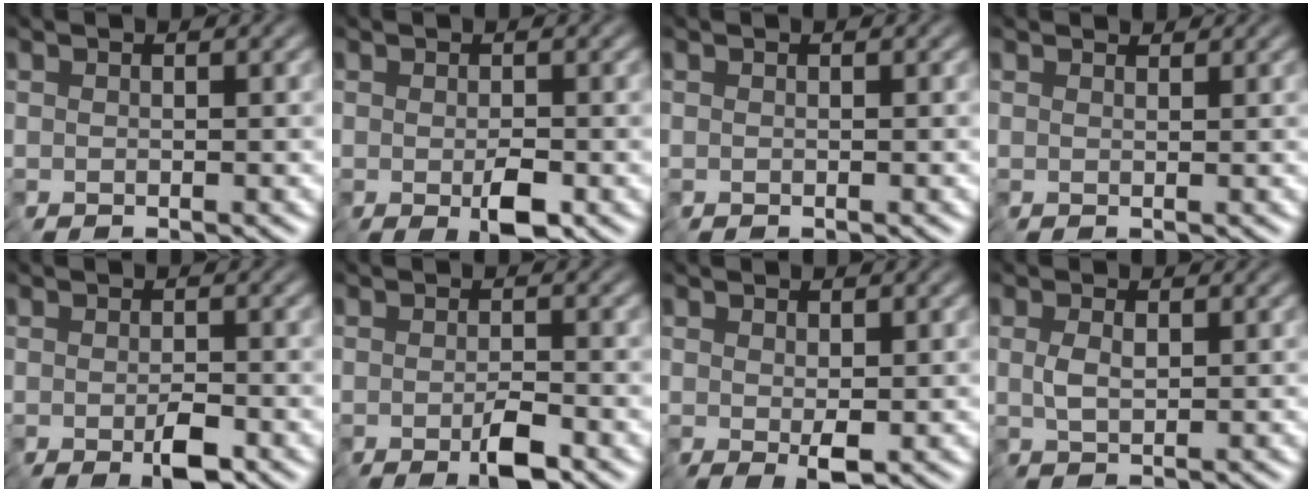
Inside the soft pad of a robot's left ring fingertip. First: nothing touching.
{"total": 2.5, "force": [-0.6, 0.9, 2.2], "torque": [-0.038, -0.001, -0.004]}
{"total": 0.0}
{"total": 0.7, "force": [0.5, 0.5, 0.2], "torque": [-0.008, 0.007, 0.006]}
{"total": 2.4, "force": [-0.9, 0.8, 2.1], "torque": [-0.035, 0.000, -0.011]}
{"total": 2.6, "force": [-1.2, 0.6, 2.2], "torque": [-0.038, 0.001, -0.017]}
{"total": 1.7, "force": [0.2, 0.7, 1.5], "torque": [-0.030, 0.000, 0.013]}
{"total": 1.4, "force": [0.8, 0.5, 1.1], "torque": [-0.028, 0.007, 0.017]}